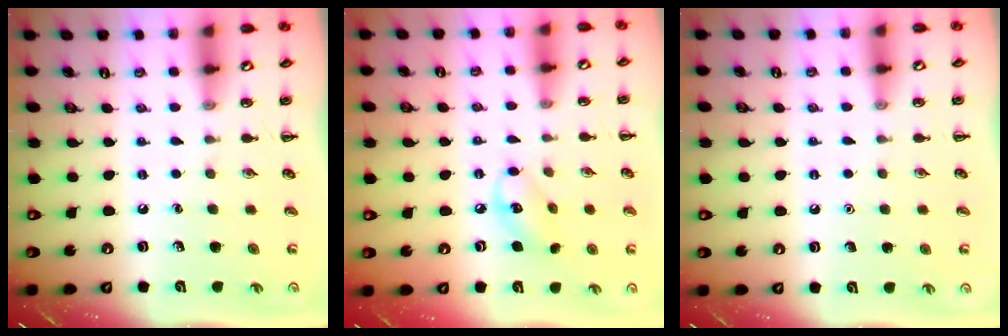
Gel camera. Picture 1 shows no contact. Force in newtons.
{"total": 7.4, "press": 7.3, "slide": 1.0}
{"total": 1.5, "press": 1.5, "slide": 0.1}